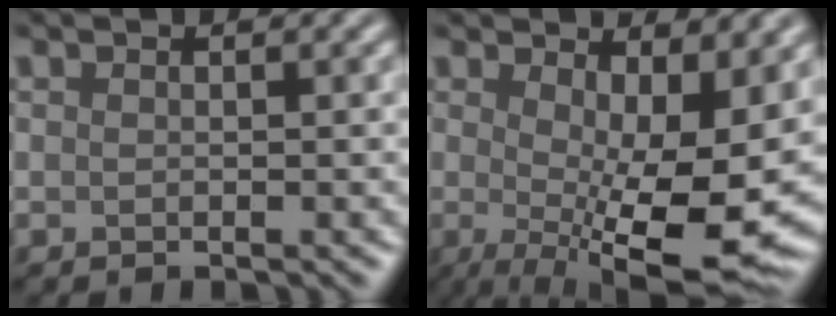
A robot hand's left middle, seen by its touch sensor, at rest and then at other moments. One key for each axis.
{"total": 12.6, "fx": -0.2, "fy": 4.1, "fz": 12.0, "tx": -0.157, "ty": -0.005, "tz": 0.013}